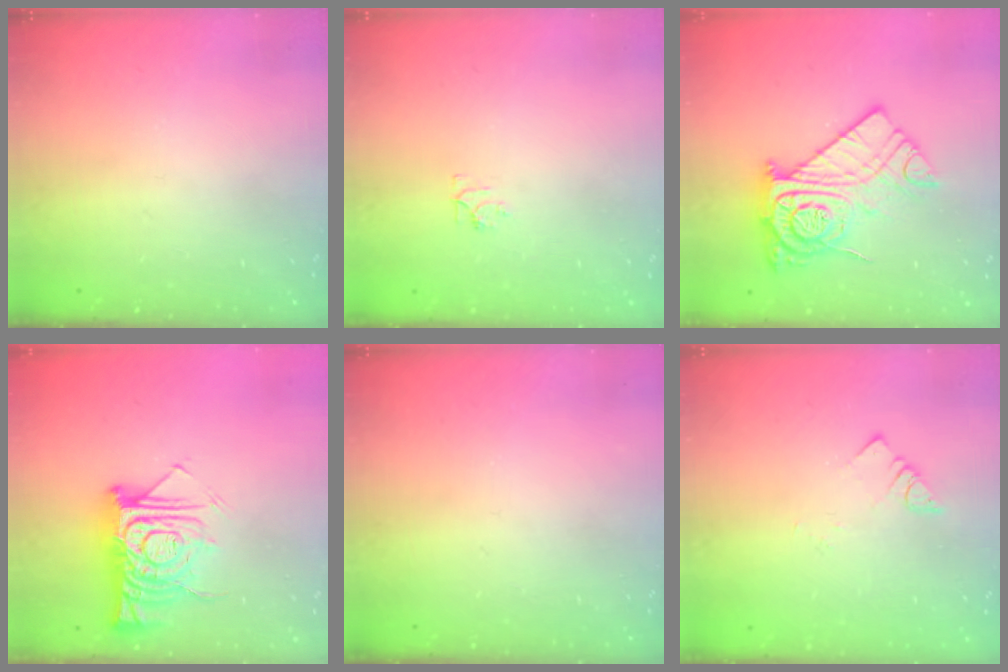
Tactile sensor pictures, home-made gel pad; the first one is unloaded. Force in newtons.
{"total": 4.6, "press": 4.6, "slide": 0.7}
{"total": 16.3, "press": 16.3, "slide": 1.3}
{"total": 14.7, "press": 14.6, "slide": 1.8}
{"total": 0.0}
{"total": 1.9, "press": 1.9, "slide": 0.1}